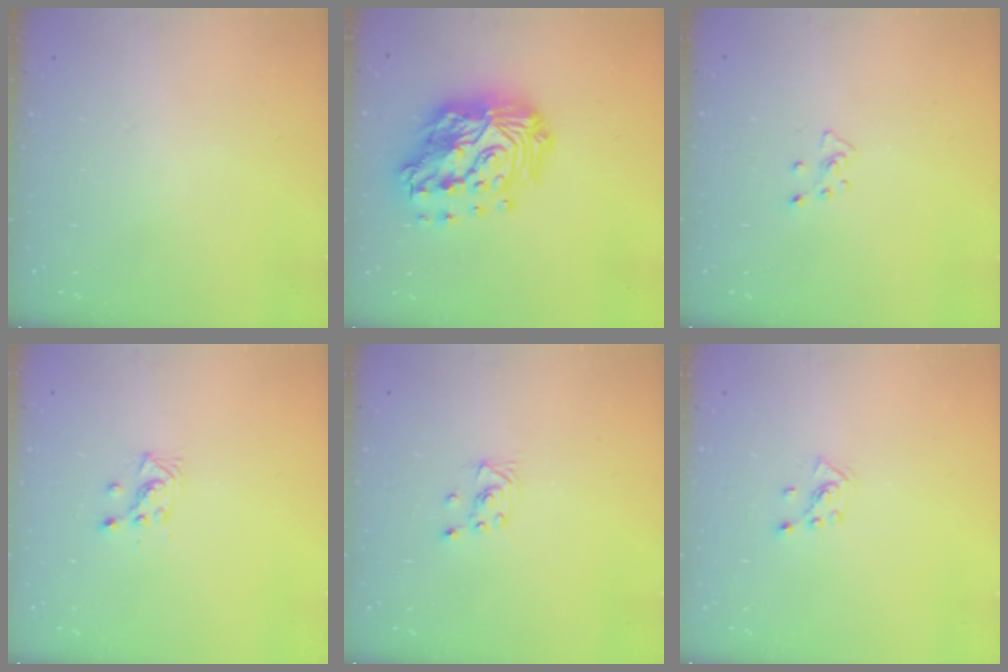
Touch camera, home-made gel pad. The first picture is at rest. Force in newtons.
{"total": 23.4, "press": 23.3, "slide": 2.1}
{"total": 4.1, "press": 4.0, "slide": 0.5}
{"total": 3.3, "press": 3.3, "slide": 0.4}
{"total": 2.0, "press": 2.0, "slide": 0.1}
{"total": 2.6, "press": 2.6, "slide": 0.5}